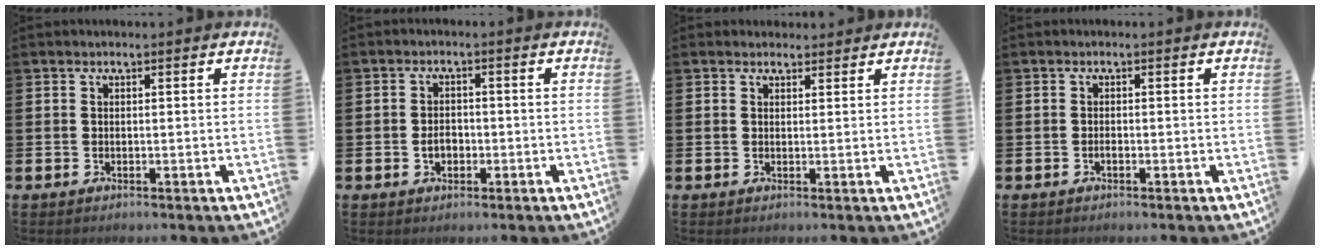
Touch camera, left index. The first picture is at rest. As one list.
[{"total": 2.3, "force": [-0.6, 1.7, 1.5], "torque": [-0.020, 0.002, -0.015]}, {"total": 1.6, "force": [1.5, 0.7, 0.0], "torque": [0.007, -0.001, 0.025]}, {"total": 0.6, "force": [-0.4, 0.2, 0.4], "torque": [-0.016, 0.000, -0.005]}]